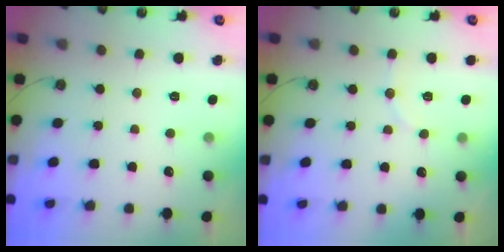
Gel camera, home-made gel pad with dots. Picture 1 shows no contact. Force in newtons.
{"total": 5.5, "press": 5.4, "slide": 0.8}